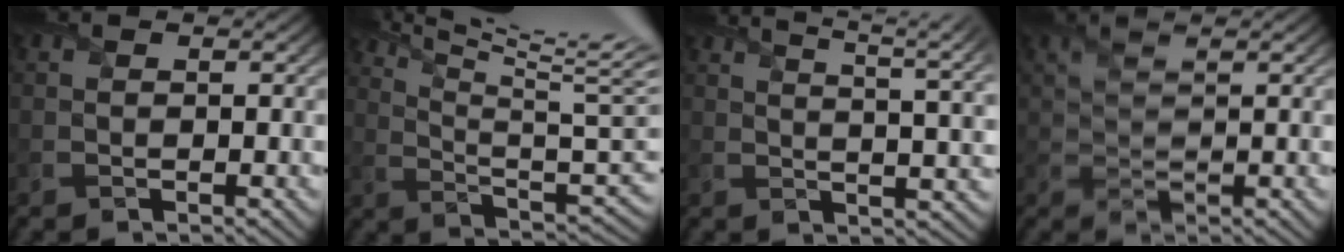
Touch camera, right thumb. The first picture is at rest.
{"total": 17.1, "force": [11.1, 3.8, 12.4], "torque": [-0.215, 0.018, 0.179]}
{"total": 10.1, "force": [6.6, 2.7, 7.2], "torque": [-0.089, 0.022, 0.069]}
{"total": 0.8, "force": [0.8, 0.0, 0.2], "torque": [-0.008, -0.001, 0.014]}